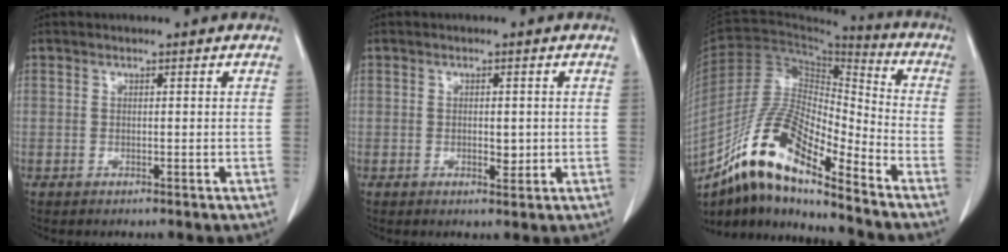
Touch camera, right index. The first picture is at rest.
{"total": 1.9, "force": [-0.1, 0.9, 1.7], "torque": [-0.028, -0.001, 0.004]}
{"total": 16.9, "force": [-12.0, 2.9, 11.6], "torque": [-0.220, 0.005, -0.217]}